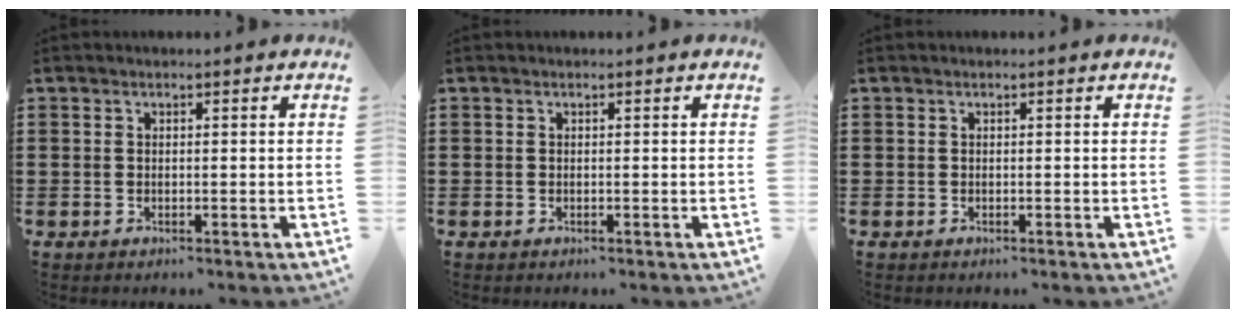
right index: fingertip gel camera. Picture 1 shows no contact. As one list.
[{"total": 0.0}, {"total": 0.0}]